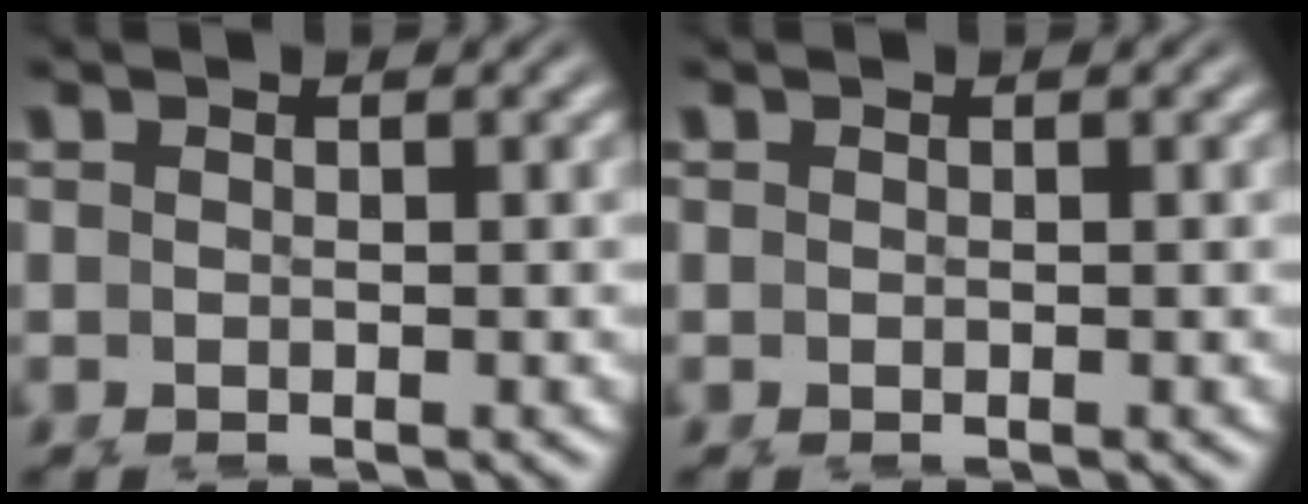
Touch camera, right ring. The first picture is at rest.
{"total": 0.0}